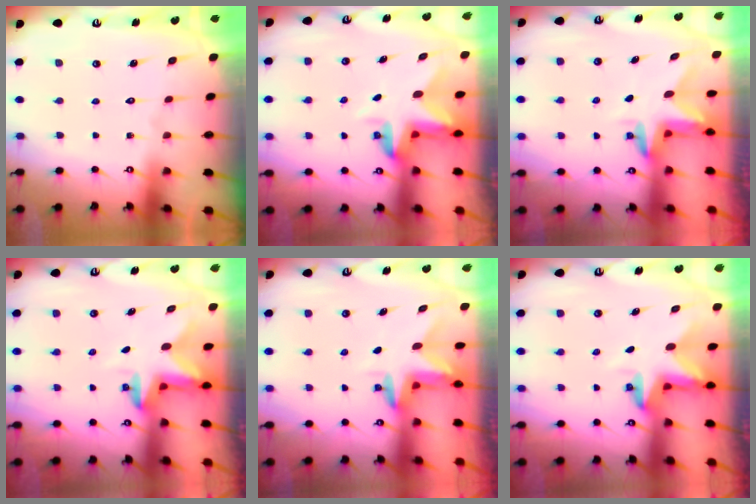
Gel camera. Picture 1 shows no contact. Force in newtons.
{"total": 4.3, "press": 4.3, "slide": 0.2}
{"total": 3.1, "press": 3.1, "slide": 0.2}
{"total": 2.6, "press": 2.5, "slide": 0.5}
{"total": 3.0, "press": 3.0, "slide": 0.2}
{"total": 3.1, "press": 3.1, "slide": 0.1}